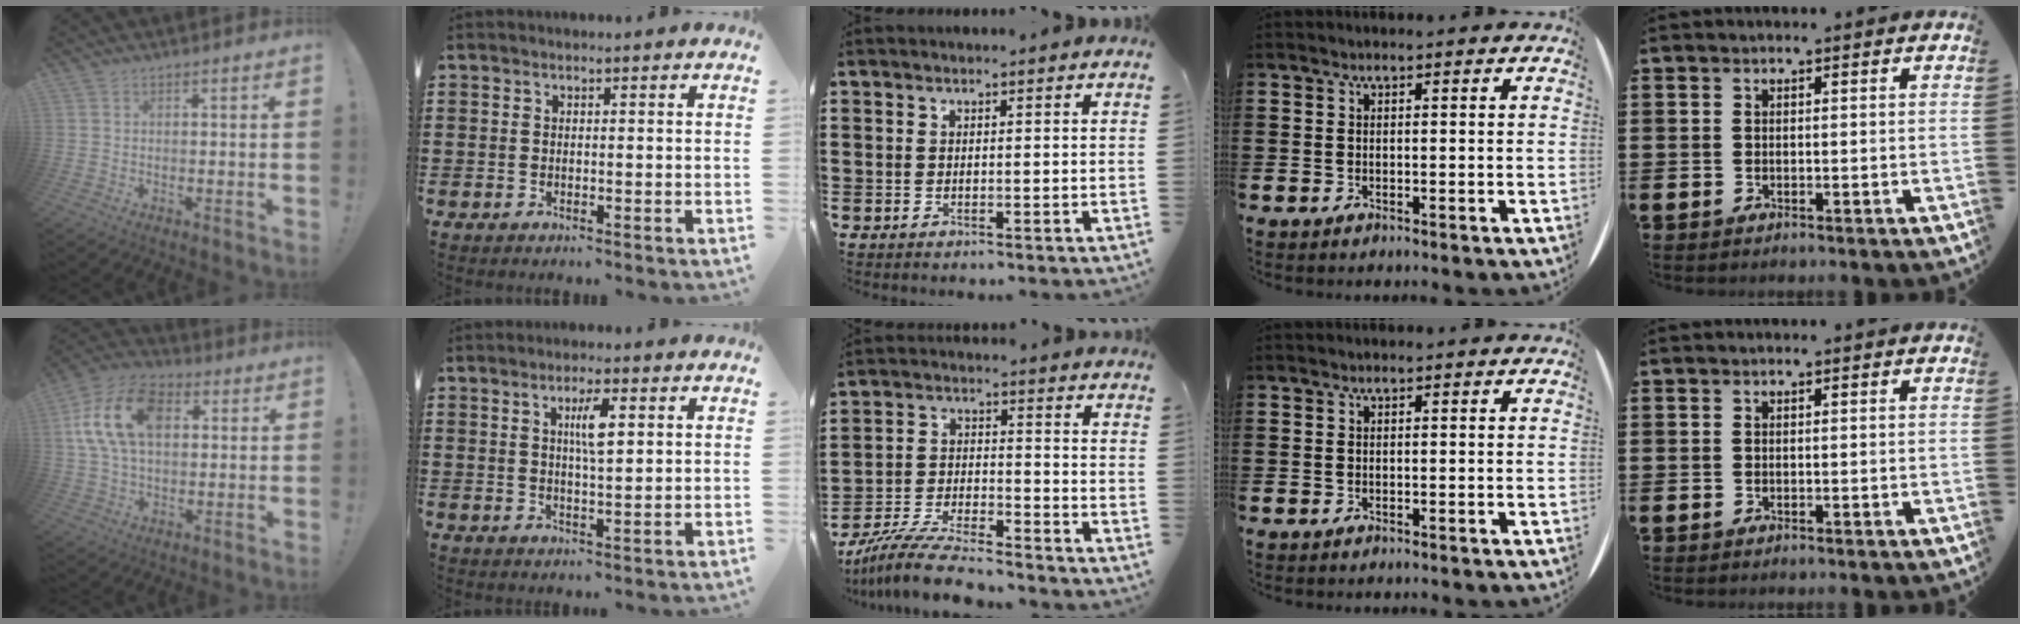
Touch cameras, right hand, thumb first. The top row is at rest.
{"thumb": {"total": 17.8, "force": [4.2, 11.6, 12.9], "torque": [-0.250, 0.004, 0.075]}, "index": {"total": 4.4, "force": [1.2, 1.0, 4.1], "torque": [-0.076, 0.006, 0.015]}, "middle": {"total": 8.6, "force": [-7.9, 0.9, 3.2], "torque": [-0.070, 0.010, -0.157]}}